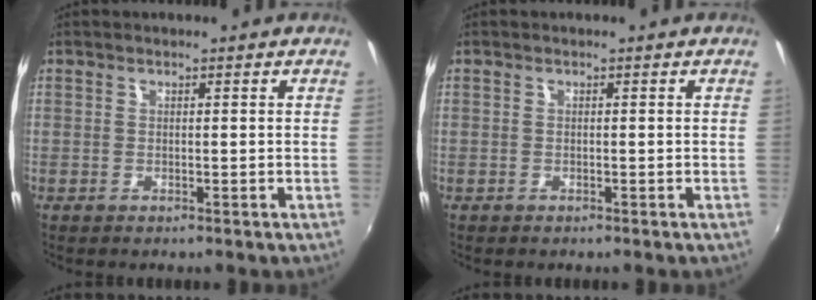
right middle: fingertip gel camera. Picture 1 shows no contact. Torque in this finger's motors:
{"motor_torque": [-0.32, 0.12, 0.05, 0.01]}